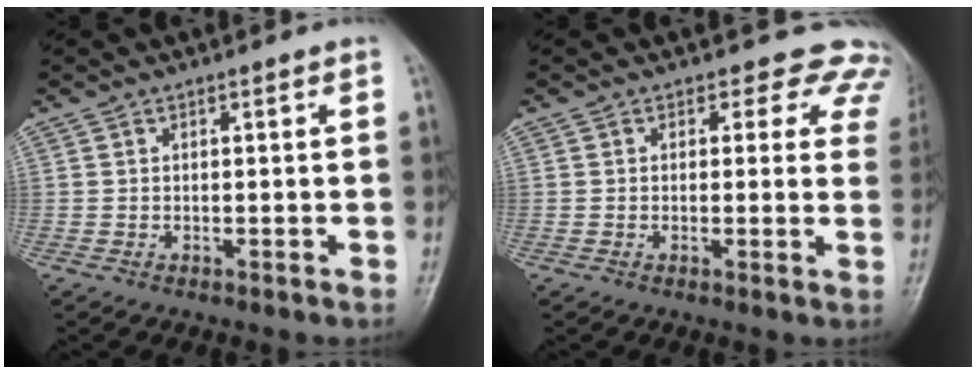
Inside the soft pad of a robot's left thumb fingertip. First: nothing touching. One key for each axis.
{"total": 7.8, "fx": 6.4, "fy": 4.2, "fz": 1.0, "tx": 0.044, "ty": -0.022, "tz": 0.038}